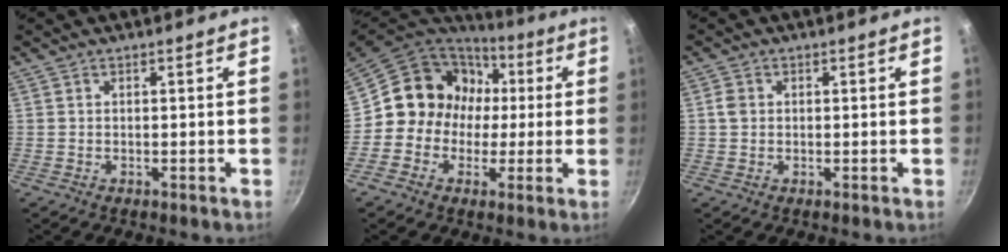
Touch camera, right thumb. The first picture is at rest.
{"total": 14.5, "force": [0.9, 13.1, 6.0], "torque": [-0.053, 0.037, -0.001]}
{"total": 1.9, "force": [0.1, 1.7, 0.9], "torque": [-0.012, 0.006, 0.000]}